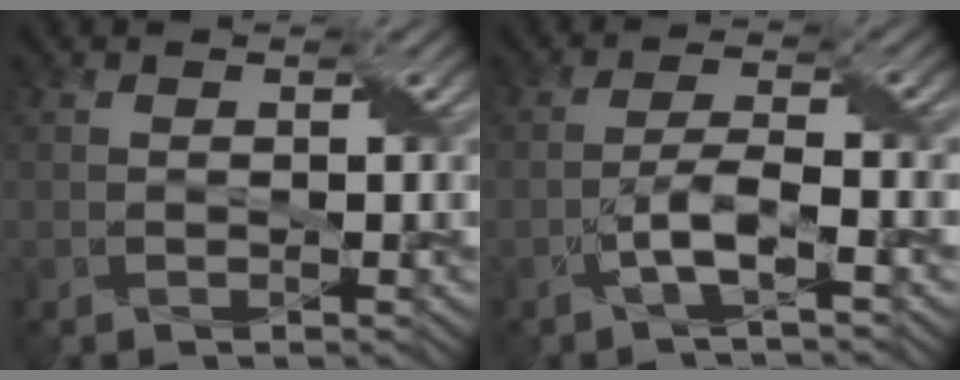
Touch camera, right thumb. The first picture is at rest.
{"total": 3.6, "force": [-2.1, 0.4, 2.9], "torque": [-0.062, 0.005, -0.046]}